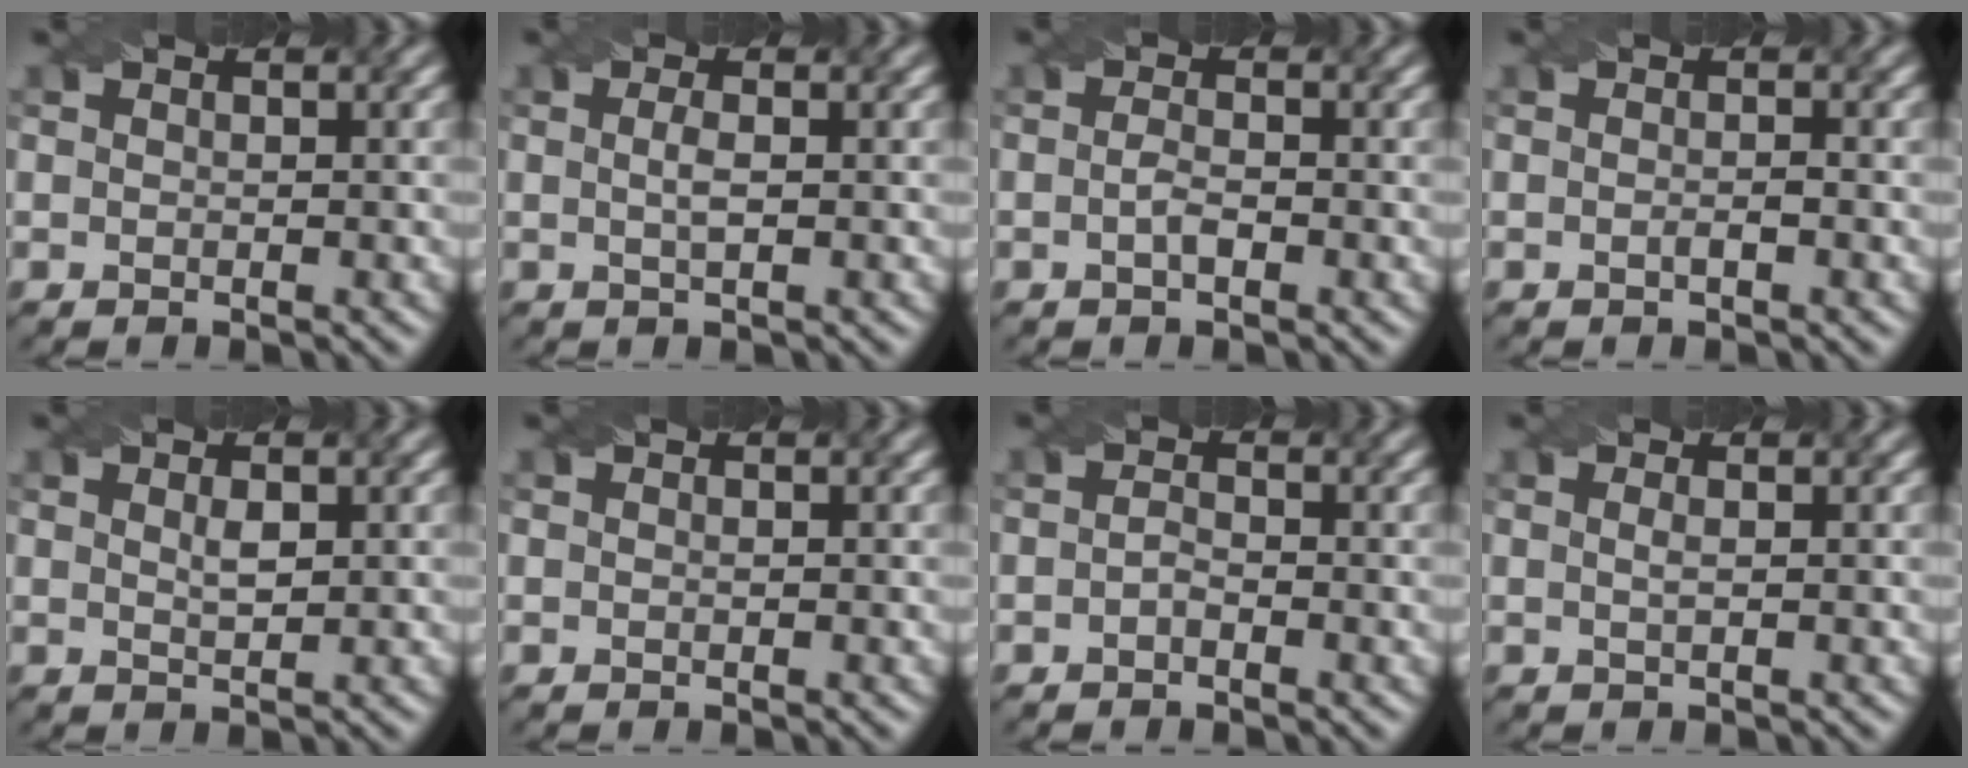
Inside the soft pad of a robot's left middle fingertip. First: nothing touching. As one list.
[{"total": 1.3, "force": [0.0, 0.3, 1.3], "torque": [-0.028, 0.003, 0.000]}, {"total": 1.4, "force": [-0.5, 0.4, 1.2], "torque": [-0.026, 0.000, -0.010]}, {"total": 0.9, "force": [-0.4, 0.1, 0.8], "torque": [-0.017, 0.000, -0.007]}, {"total": 1.3, "force": [0.4, 0.4, 1.1], "torque": [-0.023, 0.000, 0.010]}, {"total": 0.0}, {"total": 0.9, "force": [-0.6, 0.4, 0.6], "torque": [-0.017, 0.001, -0.011]}, {"total": 0.8, "force": [0.0, 0.2, 0.8], "torque": [-0.015, 0.002, -0.002]}]